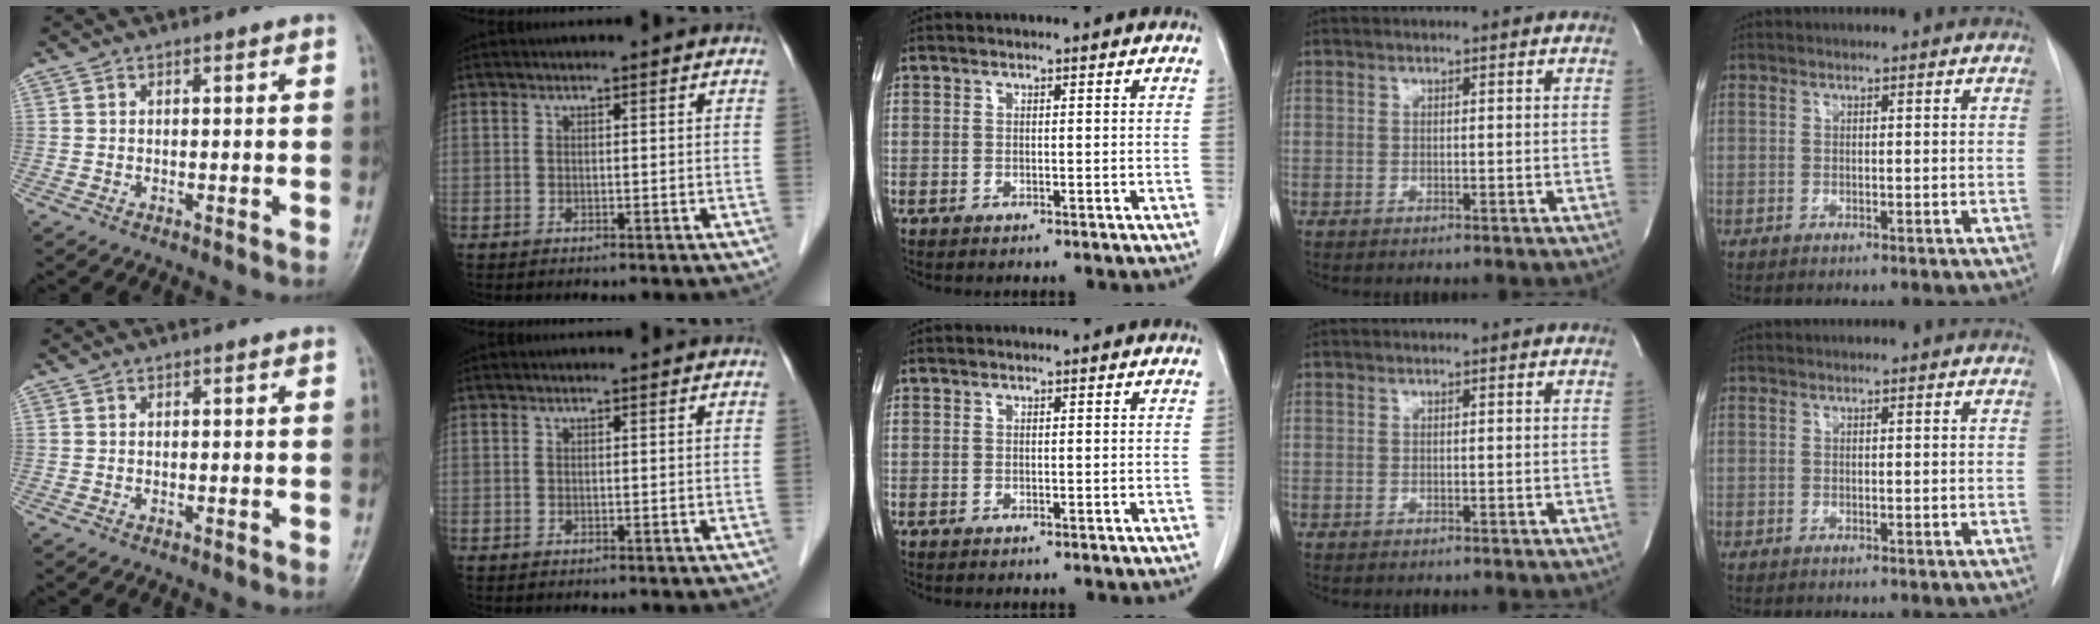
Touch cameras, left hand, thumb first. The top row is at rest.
{}